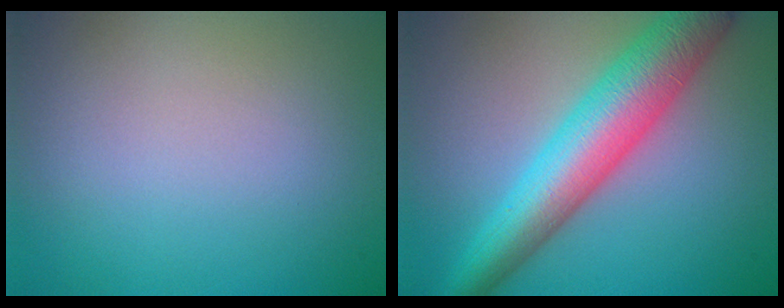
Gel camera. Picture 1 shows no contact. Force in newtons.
{"total": 8.1, "press": 8.1, "slide": 0.2}